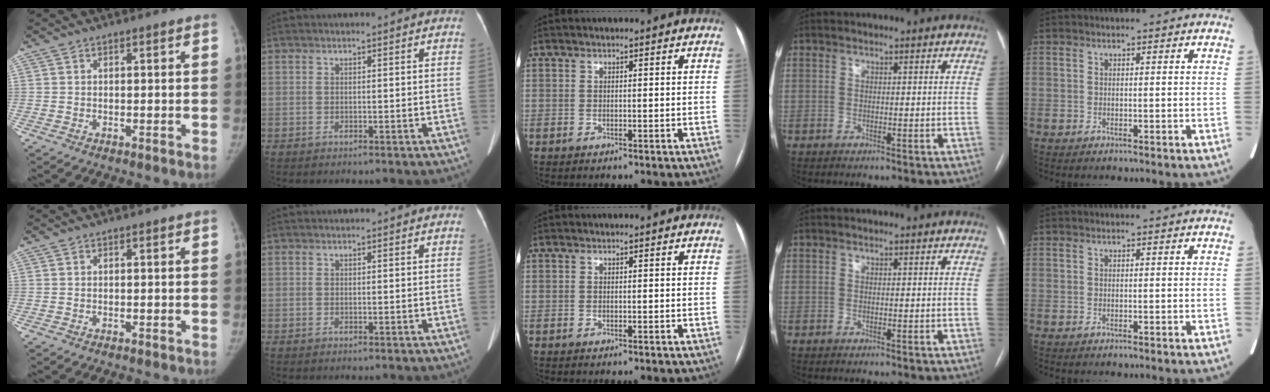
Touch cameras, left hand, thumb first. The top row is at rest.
{}